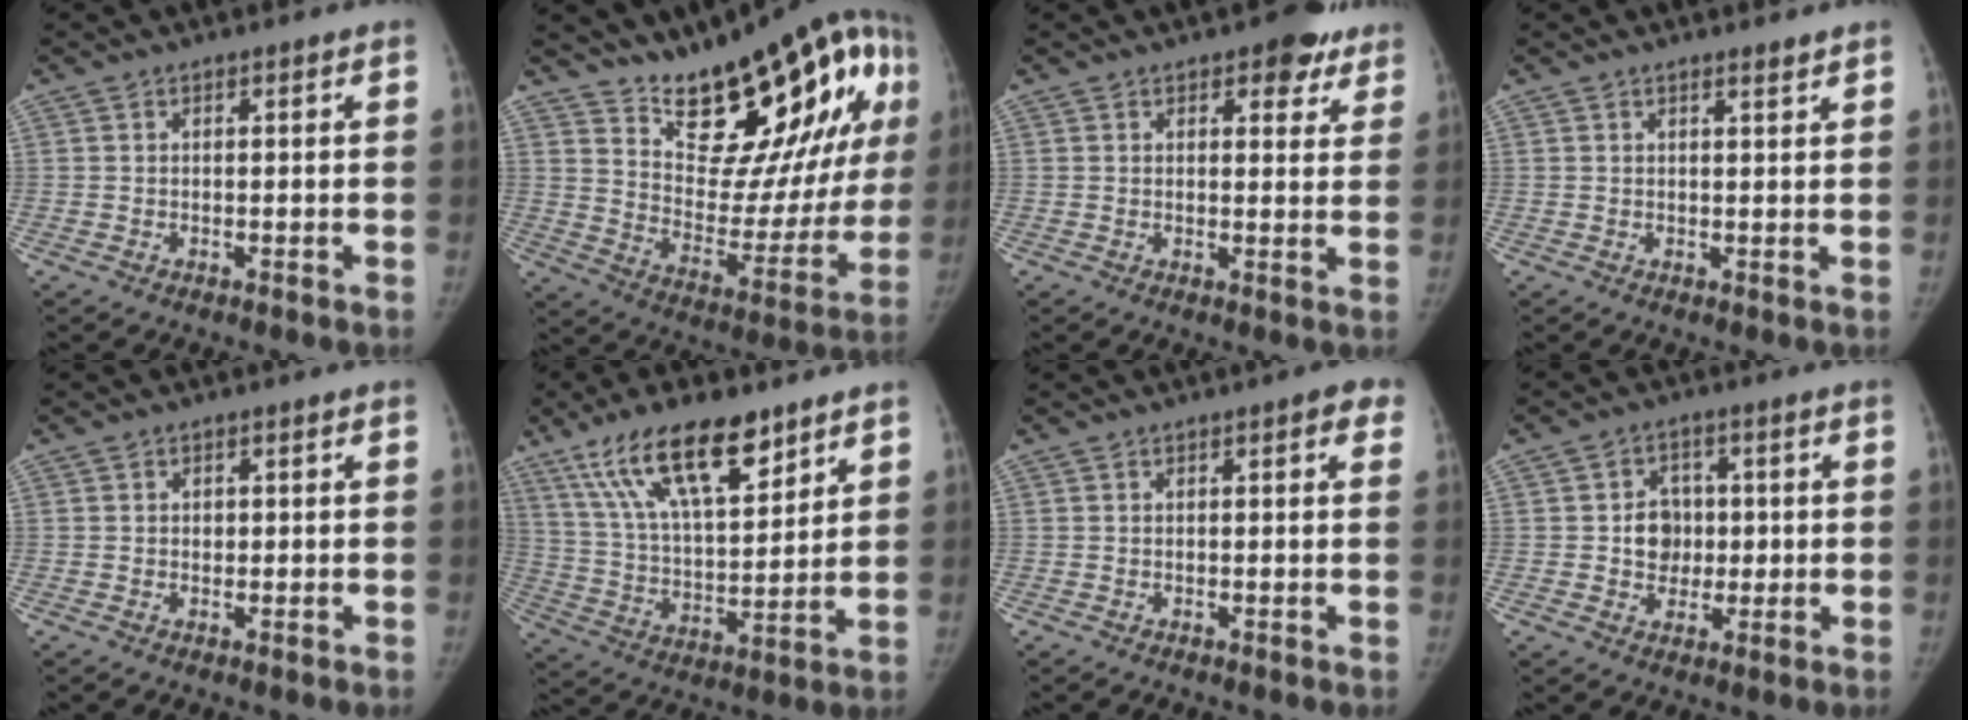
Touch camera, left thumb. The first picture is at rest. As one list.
[{"total": 26.1, "force": [13.4, 11.0, 19.6], "torque": [-0.229, -0.056, 0.212]}, {"total": 6.3, "force": [4.1, 3.3, 3.5], "torque": [-0.005, -0.016, 0.047]}, {"total": 1.3, "force": [1.2, 0.0, 0.6], "torque": [-0.007, -0.010, 0.019]}, {"total": 1.1, "force": [0.2, 1.0, 0.6], "torque": [-0.002, 0.002, 0.002]}, {"total": 18.9, "force": [11.9, 7.0, 12.9], "torque": [-0.200, -0.042, 0.224]}, {"total": 2.9, "force": [1.2, 1.0, 2.4], "torque": [-0.017, 0.003, 0.006]}, {"total": 6.6, "force": [0.2, 5.8, 3.2], "torque": [-0.011, 0.007, 0.002]}]